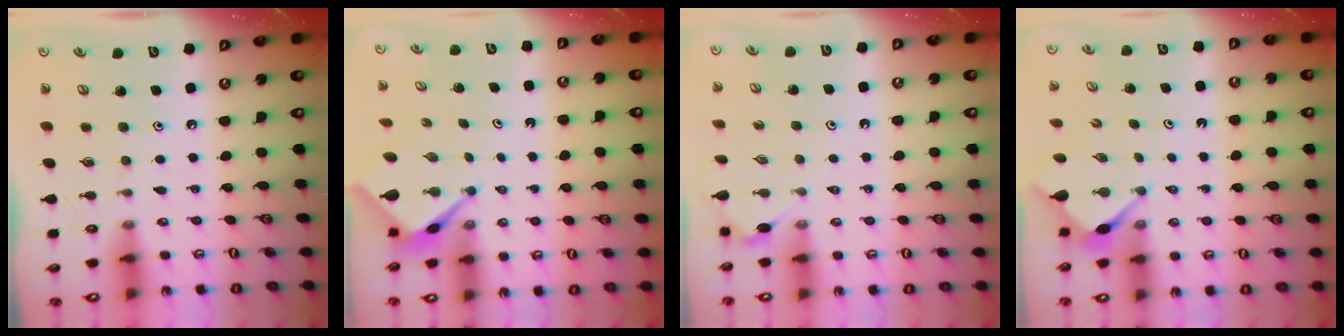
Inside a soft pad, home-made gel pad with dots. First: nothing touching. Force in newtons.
{"total": 2.7, "press": 2.7, "slide": 0.2}
{"total": 2.9, "press": 2.8, "slide": 0.5}
{"total": 2.9, "press": 2.9, "slide": 0.1}